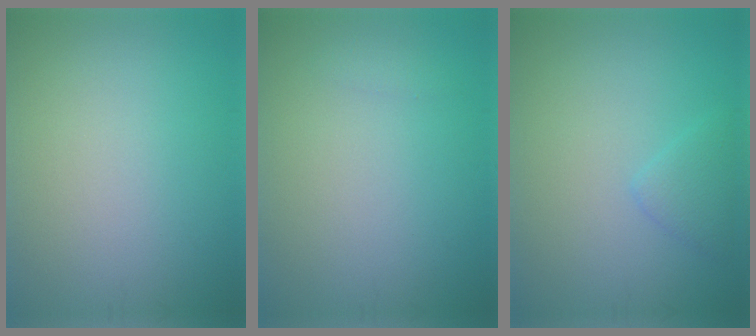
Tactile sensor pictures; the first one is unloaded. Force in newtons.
{"total": 0.5, "press": 0.5, "slide": 0.1}
{"total": 1.6, "press": 1.6, "slide": 0.1}